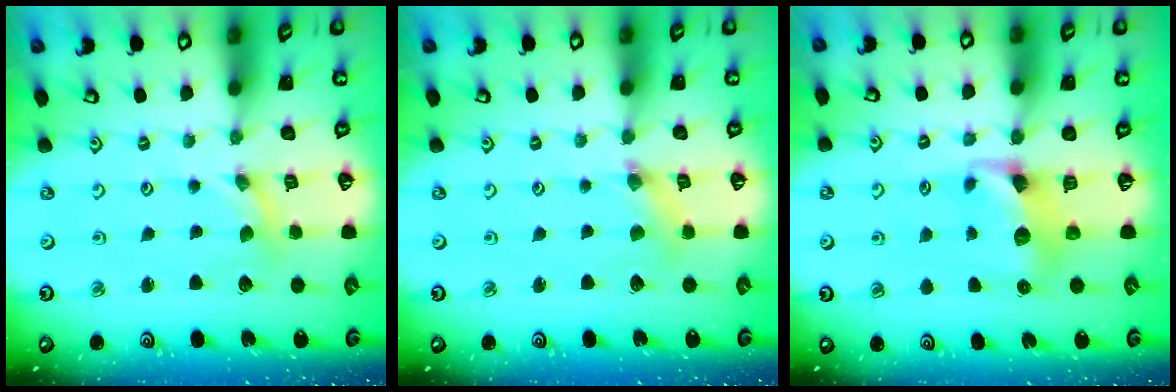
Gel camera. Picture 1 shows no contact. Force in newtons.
{"total": 2.7, "press": 2.6, "slide": 0.4}
{"total": 7.1, "press": 7.1, "slide": 0.3}